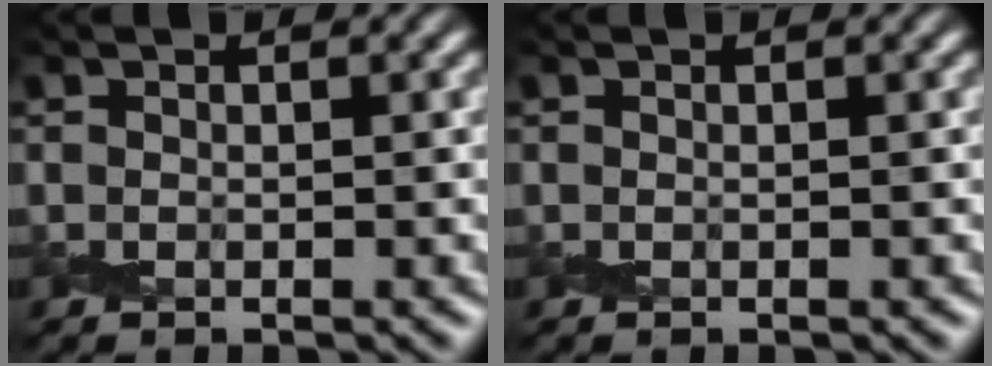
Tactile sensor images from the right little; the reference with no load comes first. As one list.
[{"total": 0.0}]